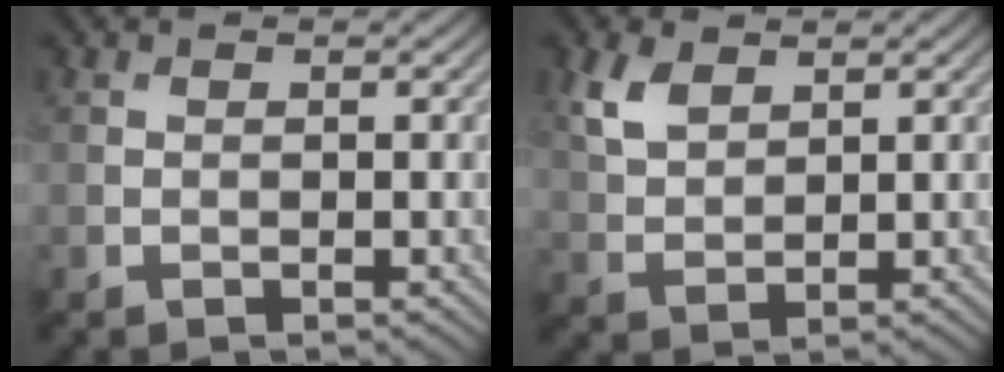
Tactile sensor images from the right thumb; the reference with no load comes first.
{"total": 4.3, "force": [2.5, 2.3, 2.6], "torque": [-0.070, 0.002, 0.055]}